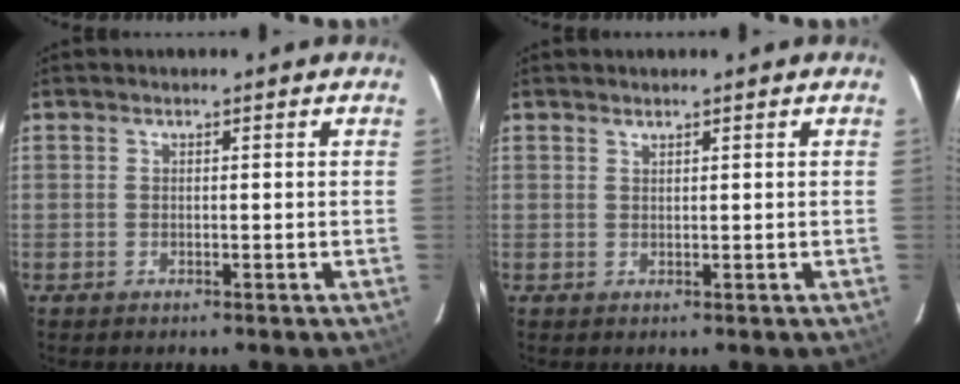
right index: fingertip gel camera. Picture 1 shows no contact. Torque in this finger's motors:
{"motor_torque": [-0.07, 0.20, -0.07, -0.01]}